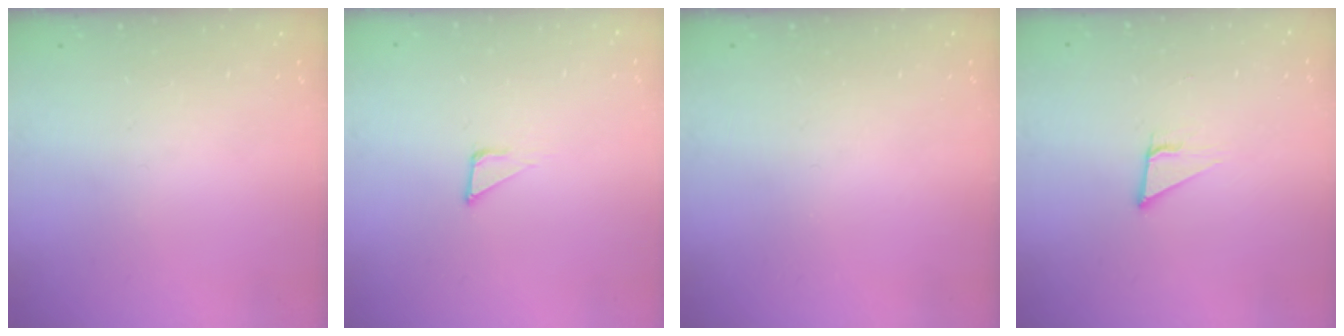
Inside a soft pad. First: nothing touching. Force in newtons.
{"total": 3.1, "press": 3.1, "slide": 0.2}
{"total": 0.0}
{"total": 2.9, "press": 2.9, "slide": 0.1}